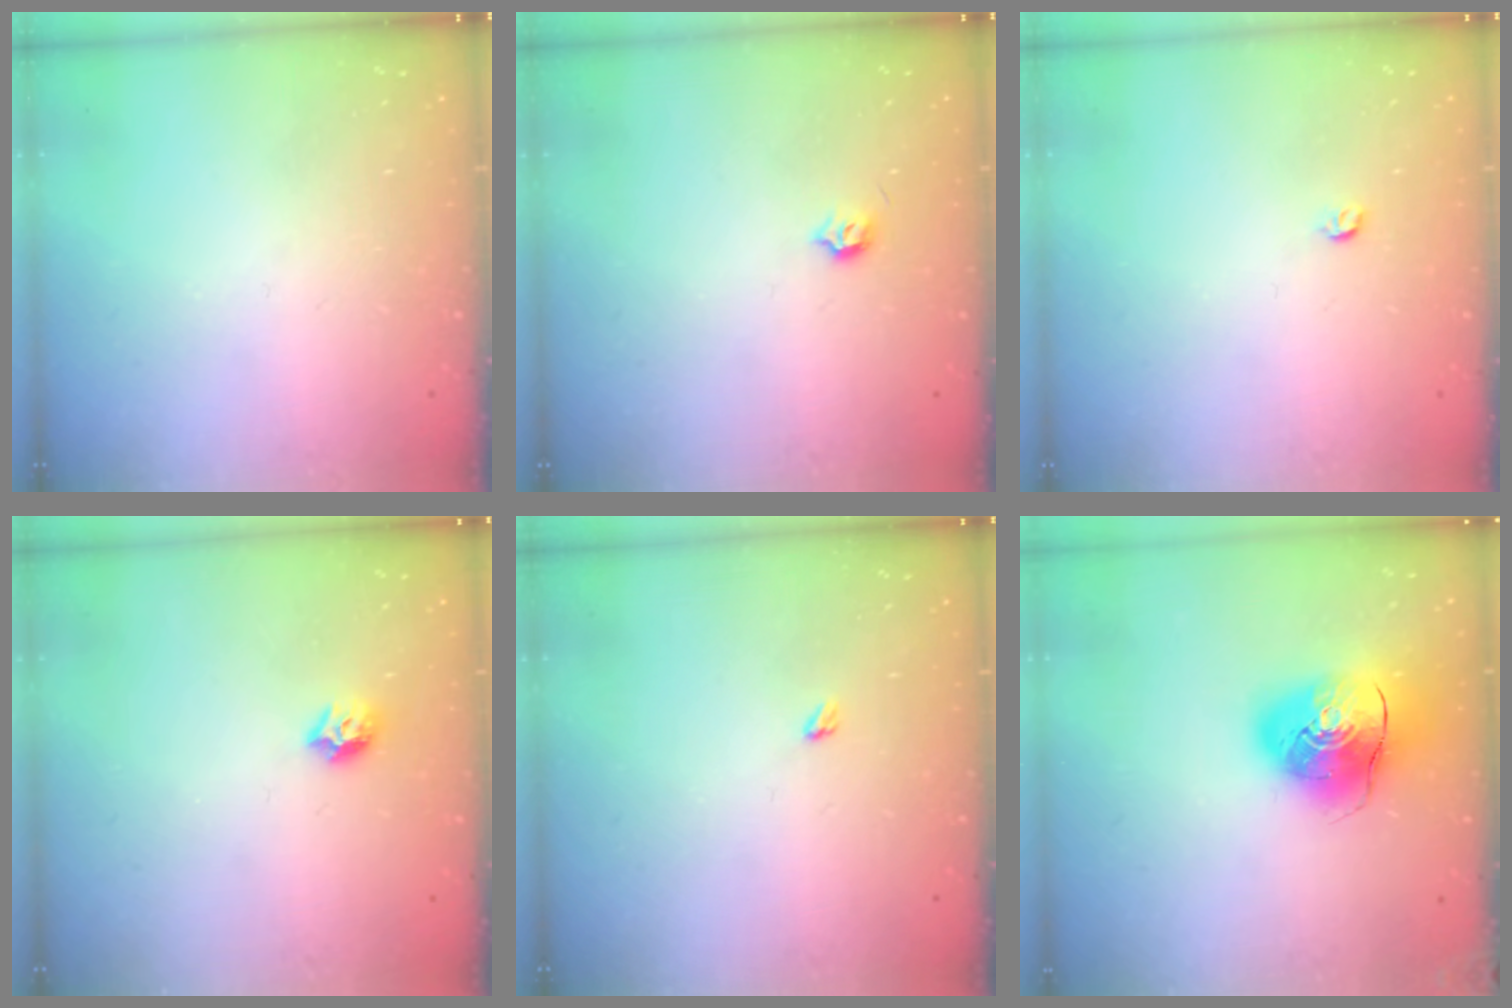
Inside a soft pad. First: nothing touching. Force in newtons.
{"total": 3.7, "press": 3.6, "slide": 0.6}
{"total": 3.2, "press": 3.2, "slide": 0.4}
{"total": 6.7, "press": 6.6, "slide": 0.9}
{"total": 2.4, "press": 2.4, "slide": 0.4}
{"total": 13.0, "press": 12.8, "slide": 2.4}